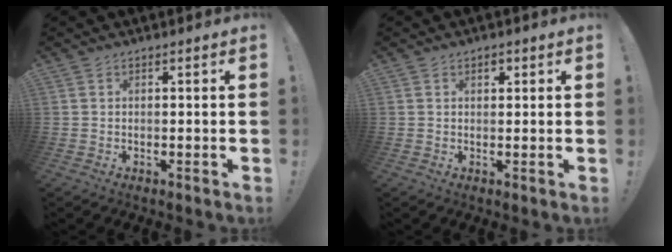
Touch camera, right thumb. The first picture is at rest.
{"total": 1.7, "force": [0.8, 1.1, 1.0], "torque": [-0.006, 0.000, 0.009]}